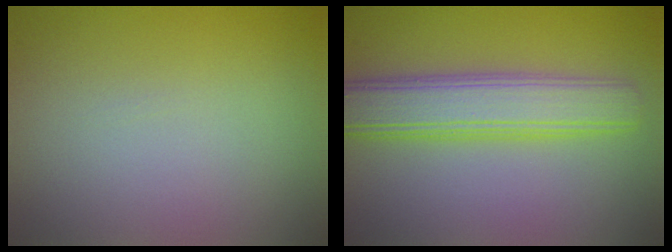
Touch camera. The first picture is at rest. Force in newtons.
{"total": 5.8, "press": 5.8, "slide": 0.1}